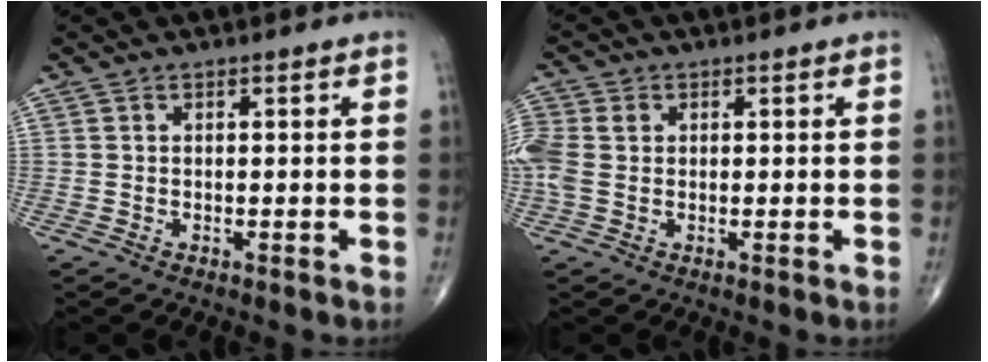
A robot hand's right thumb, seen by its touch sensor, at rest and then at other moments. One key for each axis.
{"total": 5.3, "fx": 0.4, "fy": 4.0, "fz": 3.5, "tx": -0.102, "ty": 0.012, "tz": 0.007}